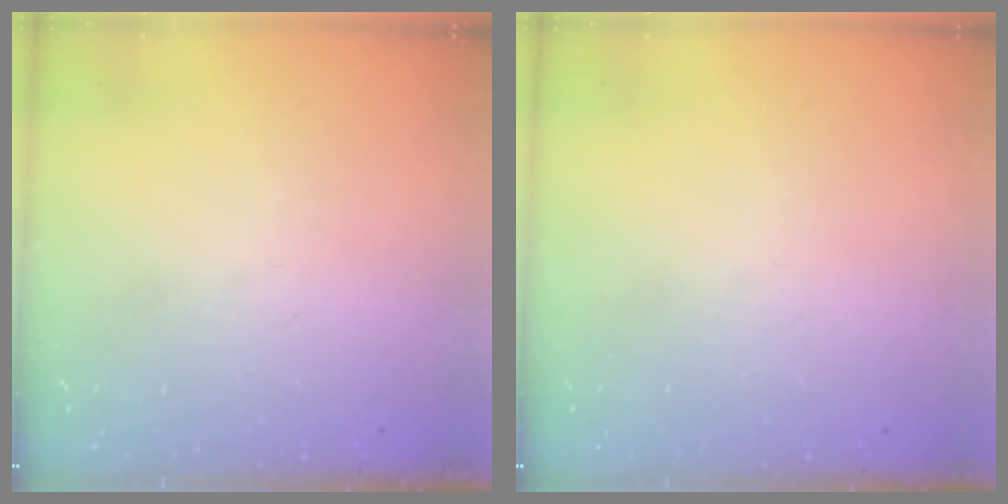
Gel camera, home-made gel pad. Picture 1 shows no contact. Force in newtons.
{"total": 0.0}